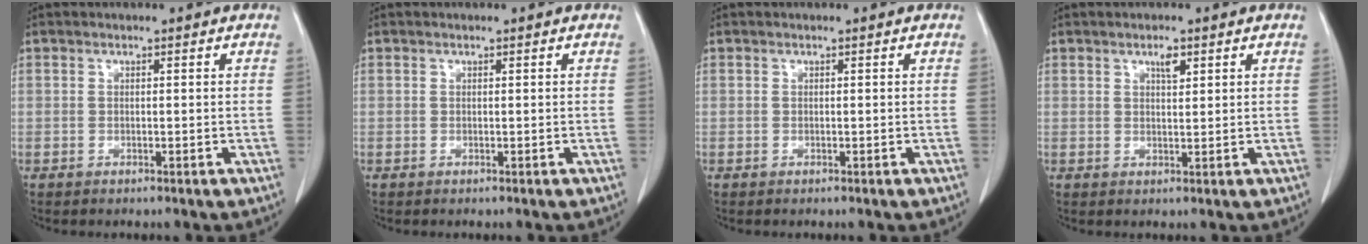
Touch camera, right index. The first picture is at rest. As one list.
[{"total": 0.0}, {"total": 0.0}, {"total": 2.0, "force": [1.2, 0.7, 1.5], "torque": [-0.027, -0.002, 0.020]}]